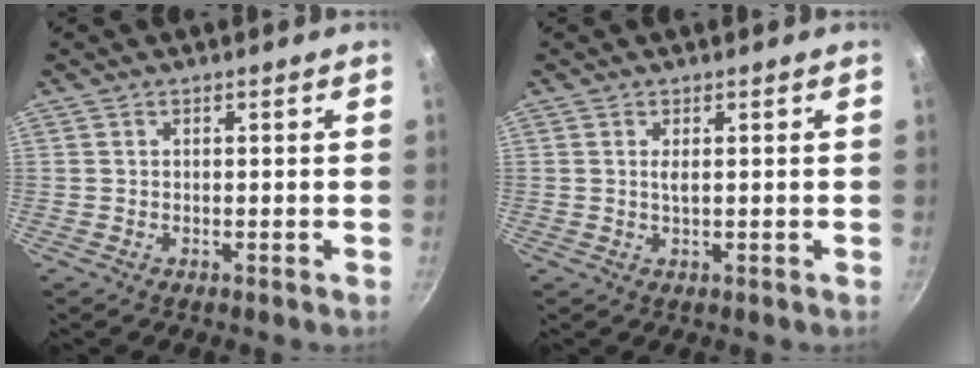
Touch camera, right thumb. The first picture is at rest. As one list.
[{"total": 1.2, "force": [0.3, 0.3, 1.1], "torque": [-0.023, -0.001, 0.007]}]